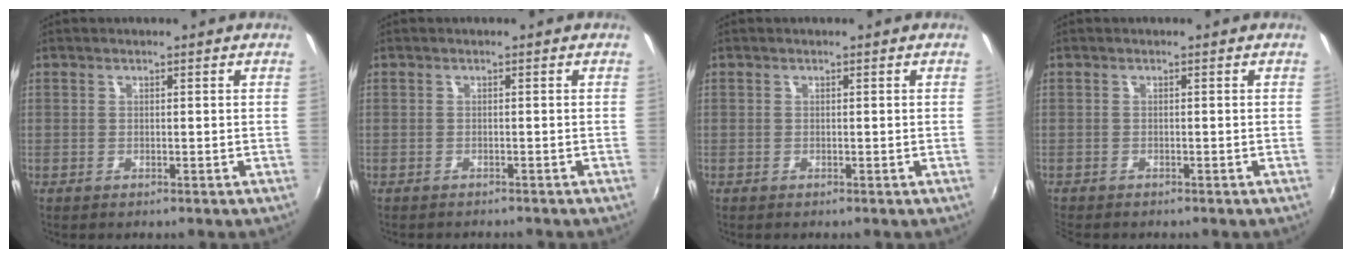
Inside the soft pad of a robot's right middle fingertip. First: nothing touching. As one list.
[{"total": 2.7, "force": [-2.5, 0.3, 0.9], "torque": [-0.027, -0.016, -0.036]}, {"total": 0.0}, {"total": 2.0, "force": [-1.8, 0.5, 0.6], "torque": [-0.016, -0.010, -0.031]}]